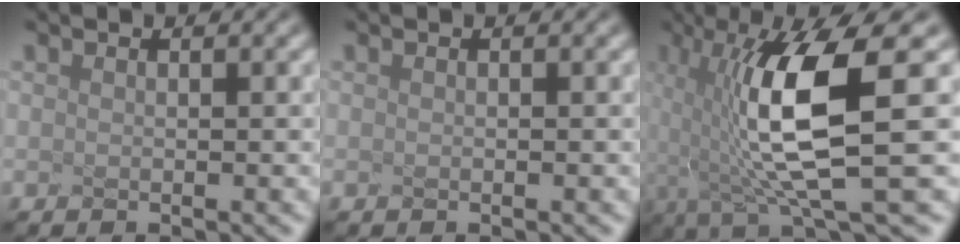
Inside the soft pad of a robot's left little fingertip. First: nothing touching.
{"total": 0.0}
{"total": 8.5, "force": [-1.5, 1.5, 8.3], "torque": [-0.176, -0.012, 0.013]}